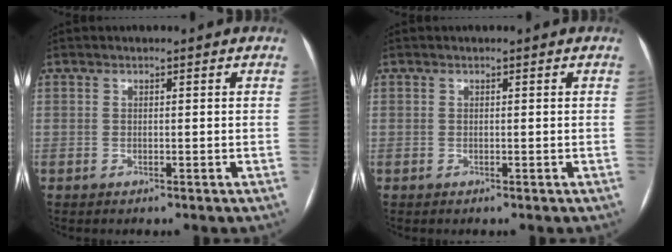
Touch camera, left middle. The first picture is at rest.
{"total": 0.0}